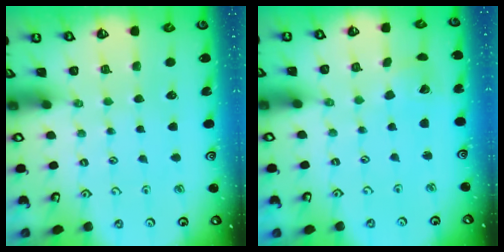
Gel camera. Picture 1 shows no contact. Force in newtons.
{"total": 4.4, "press": 4.4, "slide": 0.5}